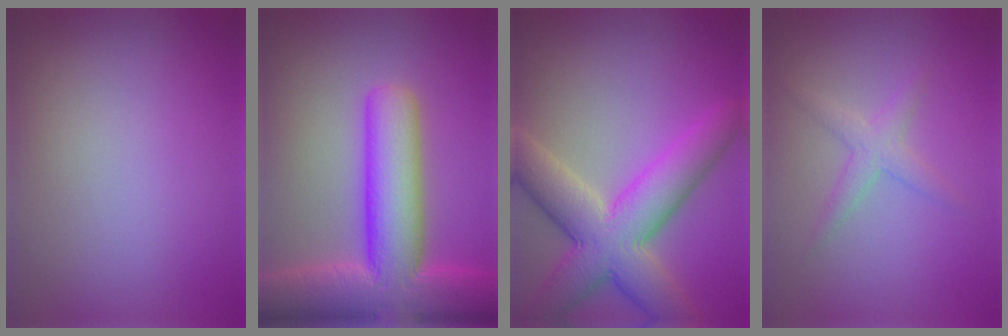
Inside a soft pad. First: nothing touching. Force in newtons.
{"total": 11.5, "press": 11.4, "slide": 0.7}
{"total": 8.7, "press": 8.7, "slide": 0.4}
{"total": 2.0, "press": 2.0, "slide": 0.1}